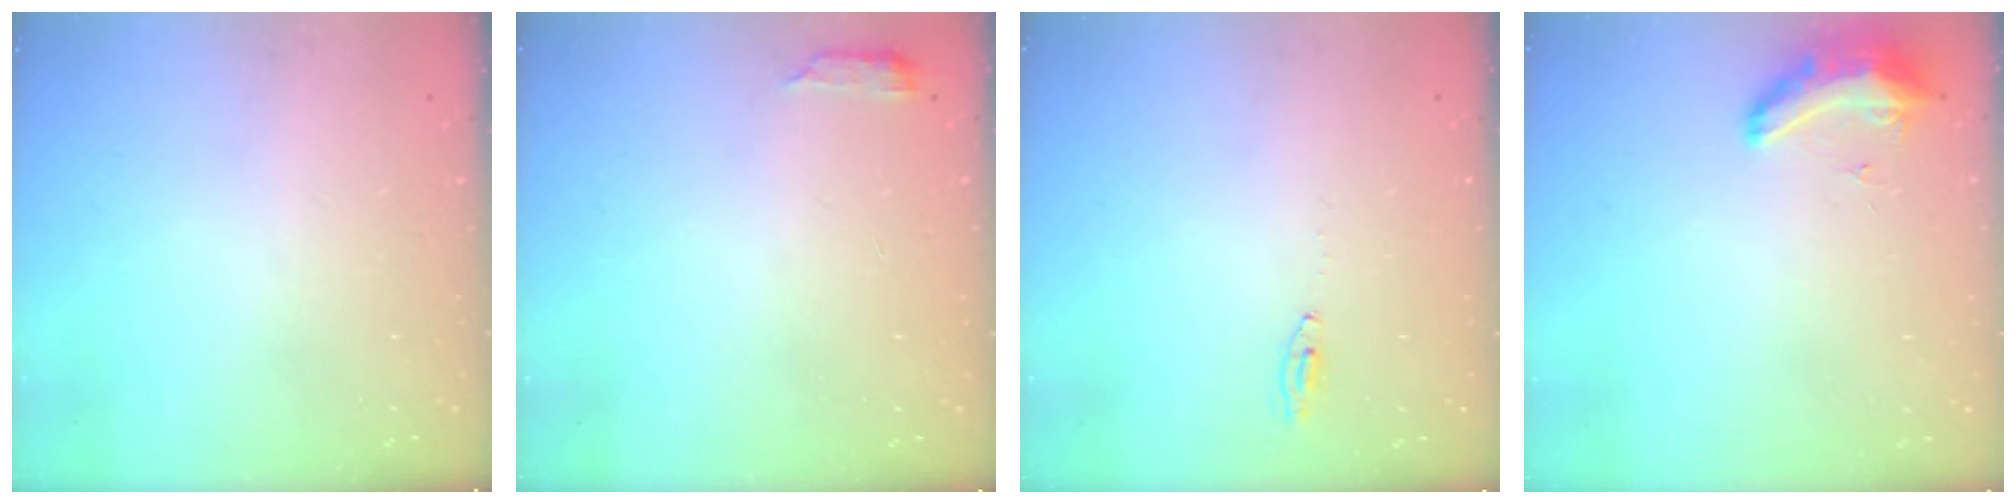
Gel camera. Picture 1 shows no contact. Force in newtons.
{"total": 2.9, "press": 2.9, "slide": 0.5}
{"total": 2.2, "press": 2.2, "slide": 0.2}
{"total": 8.6, "press": 8.5, "slide": 1.2}